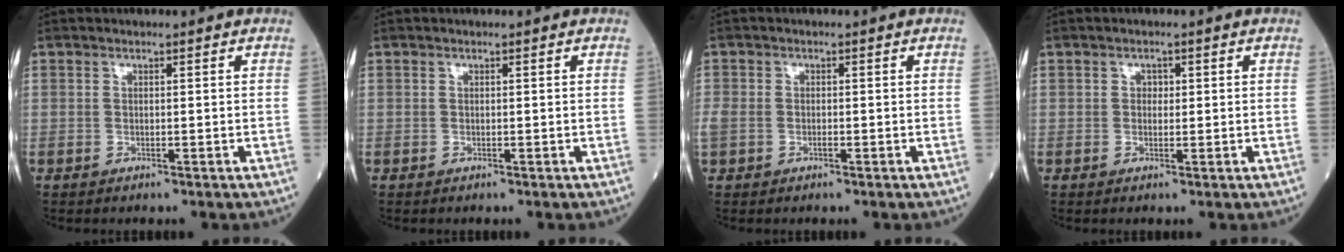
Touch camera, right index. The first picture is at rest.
{"total": 0.0}
{"total": 3.2, "force": [-0.9, 2.4, 2.0], "torque": [-0.062, 0.008, -0.012]}
{"total": 1.2, "force": [0.2, 0.9, 0.6], "torque": [-0.006, 0.003, 0.001]}